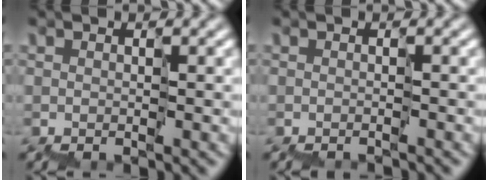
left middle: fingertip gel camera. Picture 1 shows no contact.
{"total": 1.4, "force": [-1.4, 0.0, -0.1], "torque": [0.009, 0.000, -0.022]}